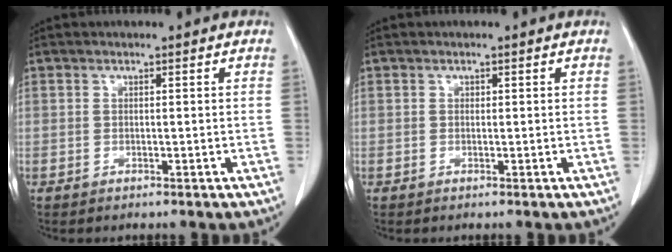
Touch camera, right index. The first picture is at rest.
{"total": 0.0}